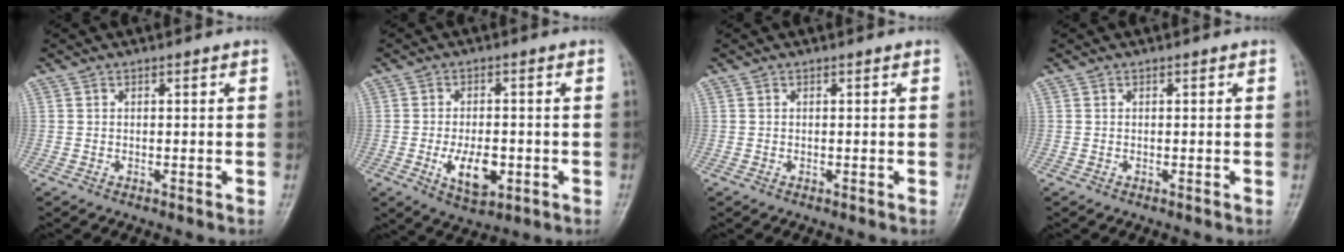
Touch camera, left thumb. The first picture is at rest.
{"total": 7.6, "force": [-2.0, 4.0, 6.1], "torque": [-0.095, -0.001, -0.026]}
{"total": 0.0}
{"total": 0.0}